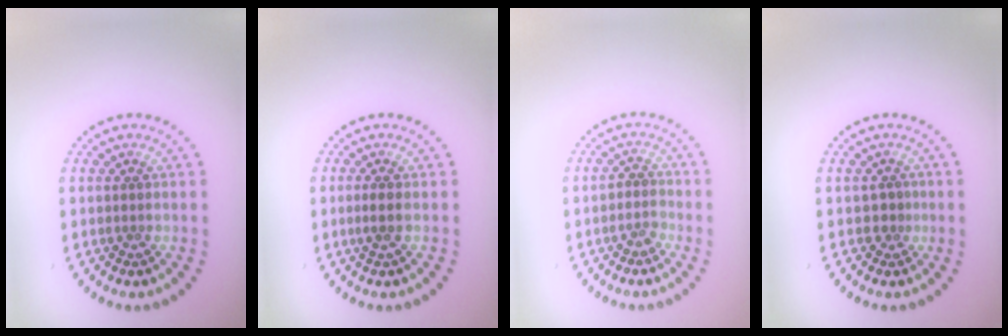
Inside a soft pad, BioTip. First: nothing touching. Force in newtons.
{"total": 1.3, "press": 1.1, "slide": 0.7}
{"total": 1.6, "press": 1.4, "slide": 0.8}
{"total": 1.3, "press": 1.0, "slide": 0.9}